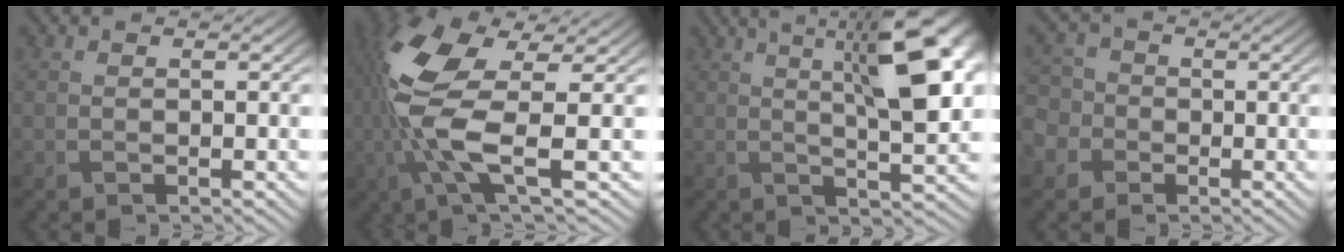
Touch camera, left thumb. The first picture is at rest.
{"total": 10.3, "force": [-0.1, 3.8, 9.6], "torque": [-0.219, 0.009, -0.011]}
{"total": 12.4, "force": [3.5, 3.4, 11.4], "torque": [-0.143, 0.018, 0.045]}
{"total": 5.5, "force": [-1.3, 5.1, 1.7], "torque": [-0.066, 0.000, -0.044]}